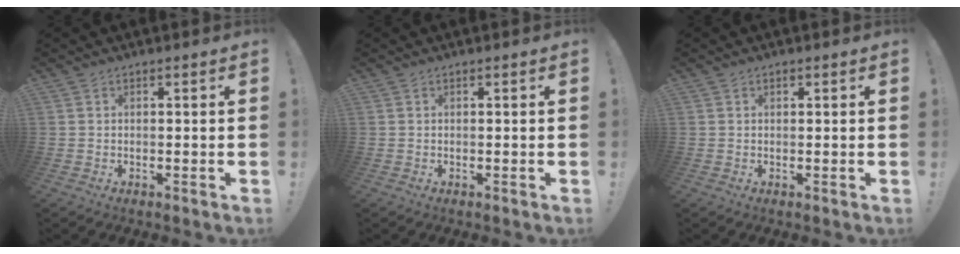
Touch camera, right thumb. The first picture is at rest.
{"total": 0.0}
{"total": 0.0}